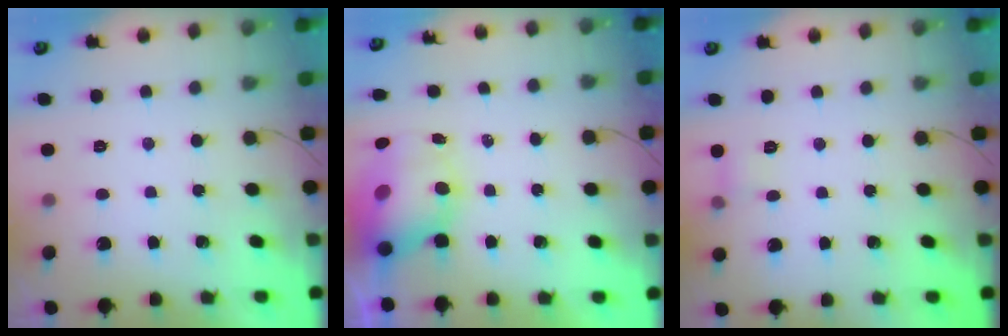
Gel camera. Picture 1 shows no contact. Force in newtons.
{"total": 10.7, "press": 10.4, "slide": 2.9}
{"total": 4.7, "press": 4.5, "slide": 1.5}